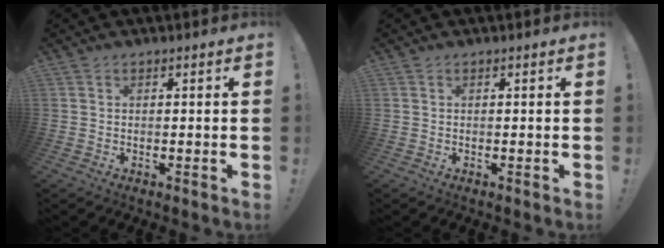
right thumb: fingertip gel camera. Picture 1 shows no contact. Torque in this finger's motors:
{"motor_torque": [0.00, 0.00, 0.00, 0.00, 0.01]}